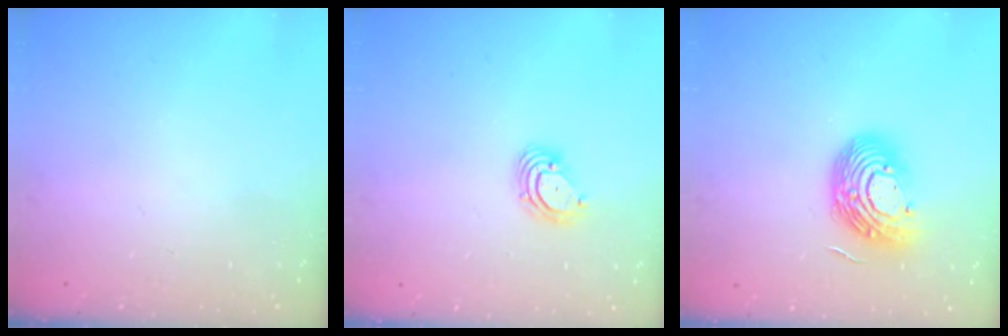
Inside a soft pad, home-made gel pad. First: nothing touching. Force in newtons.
{"total": 3.7, "press": 3.7, "slide": 0.1}
{"total": 14.0, "press": 13.9, "slide": 1.1}